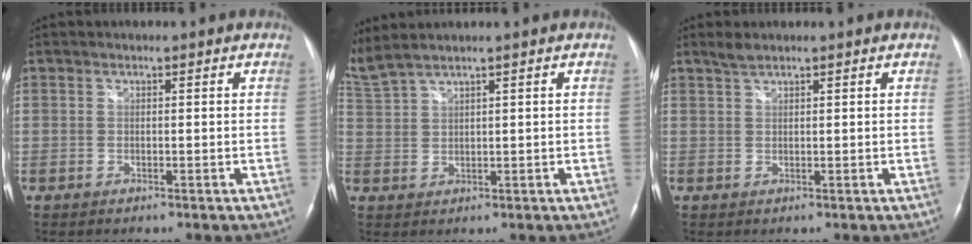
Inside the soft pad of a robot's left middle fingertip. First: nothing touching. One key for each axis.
{"total": 4.9, "fx": 4.2, "fy": -0.7, "fz": 2.5, "tx": -0.078, "ty": 0.021, "tz": 0.100}
{"total": 1.5, "fx": 1.4, "fy": 0.1, "fz": 0.7, "tx": -0.019, "ty": 0.006, "tz": 0.033}